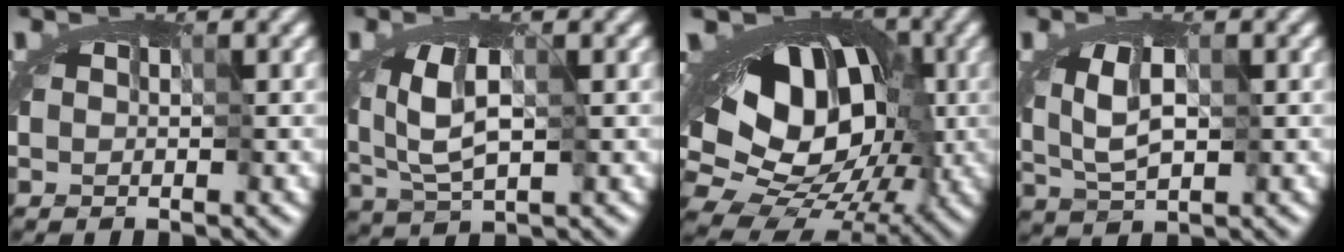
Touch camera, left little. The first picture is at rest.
{"total": 3.3, "force": [-0.3, 1.7, 2.8], "torque": [-0.051, -0.009, -0.002]}
{"total": 13.9, "force": [0.5, 10.2, 9.4], "torque": [-0.127, 0.023, -0.014]}
{"total": 2.9, "force": [-0.4, 1.6, 2.4], "torque": [-0.037, -0.006, -0.006]}